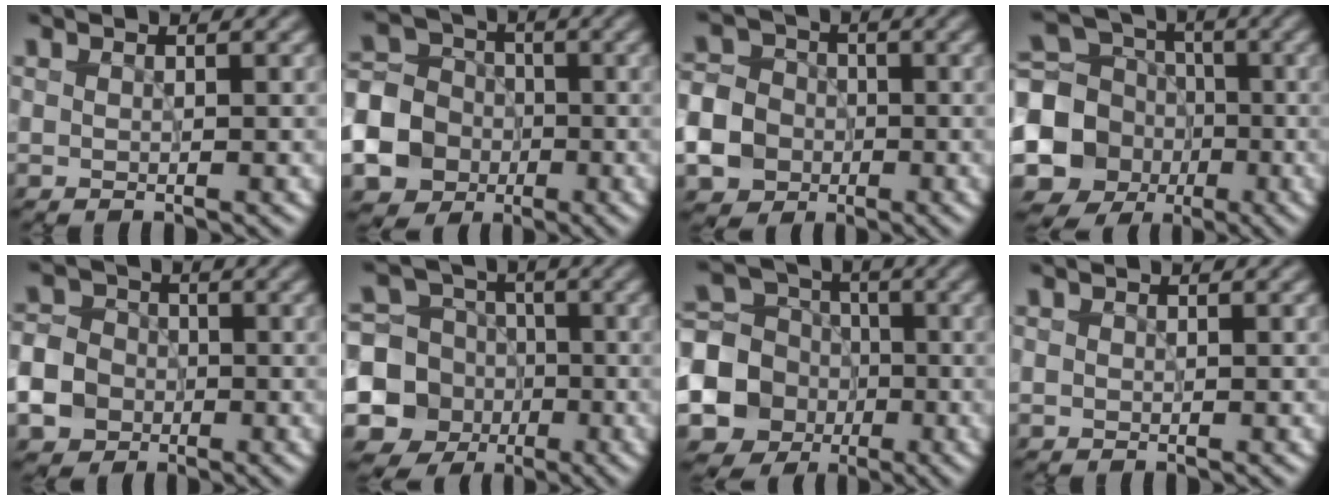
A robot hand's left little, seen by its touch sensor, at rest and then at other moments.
{"total": 12.6, "force": [-4.6, 11.3, 3.4], "torque": [-0.114, -0.032, -0.093]}
{"total": 11.3, "force": [-4.6, 9.8, 3.2], "torque": [-0.083, -0.033, -0.104]}
{"total": 12.3, "force": [-2.9, 11.1, 4.4], "torque": [-0.112, -0.029, -0.077]}
{"total": 9.6, "force": [-4.2, 8.2, 2.8], "torque": [-0.072, -0.027, -0.097]}
{"total": 12.3, "force": [-3.3, 11.3, 3.3], "torque": [-0.090, -0.024, -0.076]}
{"total": 10.7, "force": [-2.8, 9.7, 3.7], "torque": [-0.093, -0.021, -0.077]}
{"total": 0.0}